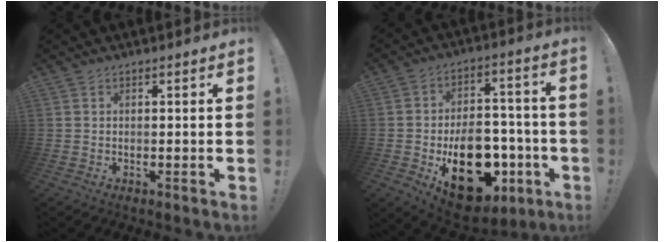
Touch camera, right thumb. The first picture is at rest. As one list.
[{"total": 21.2, "force": [-6.9, 14.2, 14.2], "torque": [-0.188, 0.043, -0.089]}]